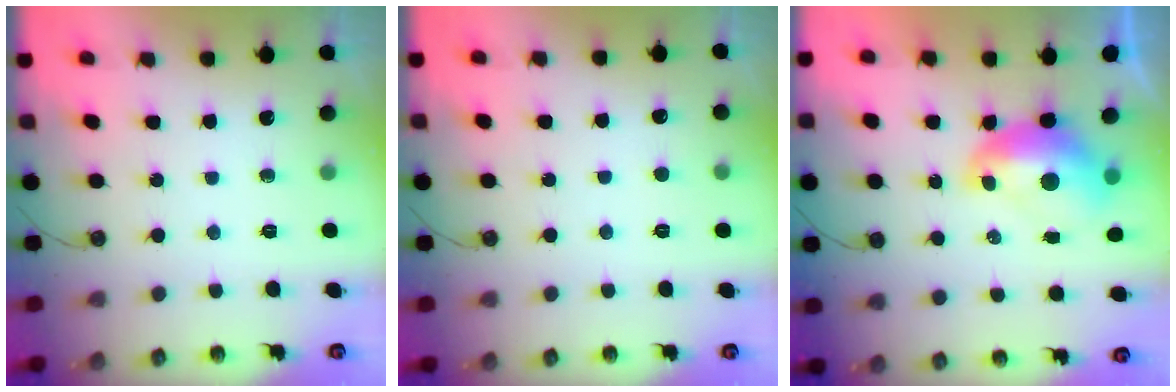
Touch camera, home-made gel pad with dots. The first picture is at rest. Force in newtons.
{"total": 2.7, "press": 2.7, "slide": 0.3}
{"total": 2.6, "press": 2.5, "slide": 0.7}